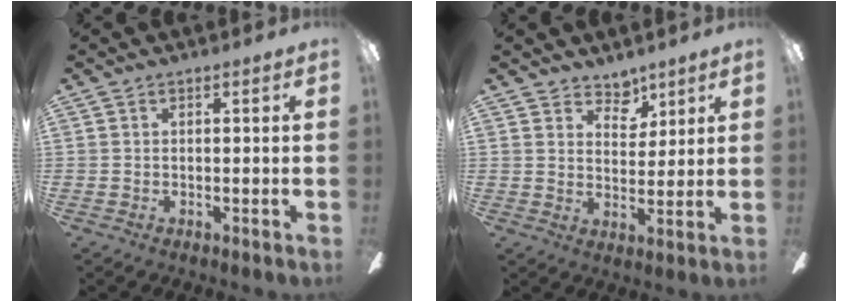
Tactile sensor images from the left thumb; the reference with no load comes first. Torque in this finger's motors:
{"motor_torque": [0.06, 0.02, -0.26, -0.03, -0.02]}